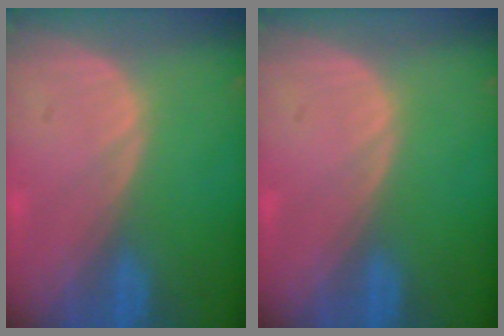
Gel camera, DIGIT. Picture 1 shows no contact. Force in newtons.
{"total": 0.0}